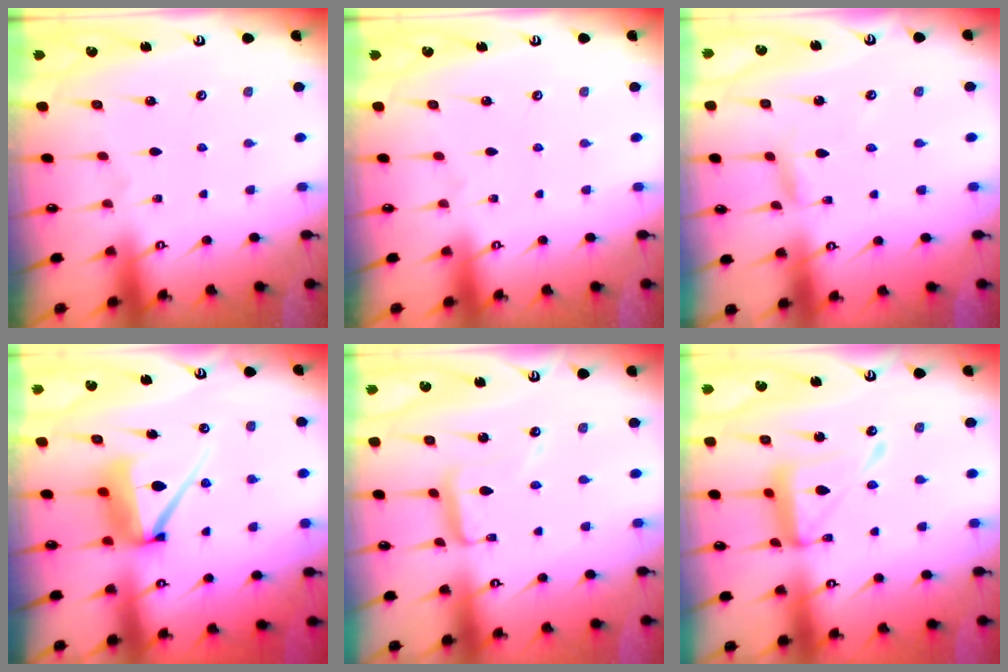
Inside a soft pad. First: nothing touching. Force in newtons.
{"total": 0.0}
{"total": 2.2, "press": 2.2, "slide": 0.1}
{"total": 11.0, "press": 10.9, "slide": 1.5}
{"total": 10.2, "press": 10.2, "slide": 0.9}
{"total": 14.0, "press": 13.9, "slide": 1.3}